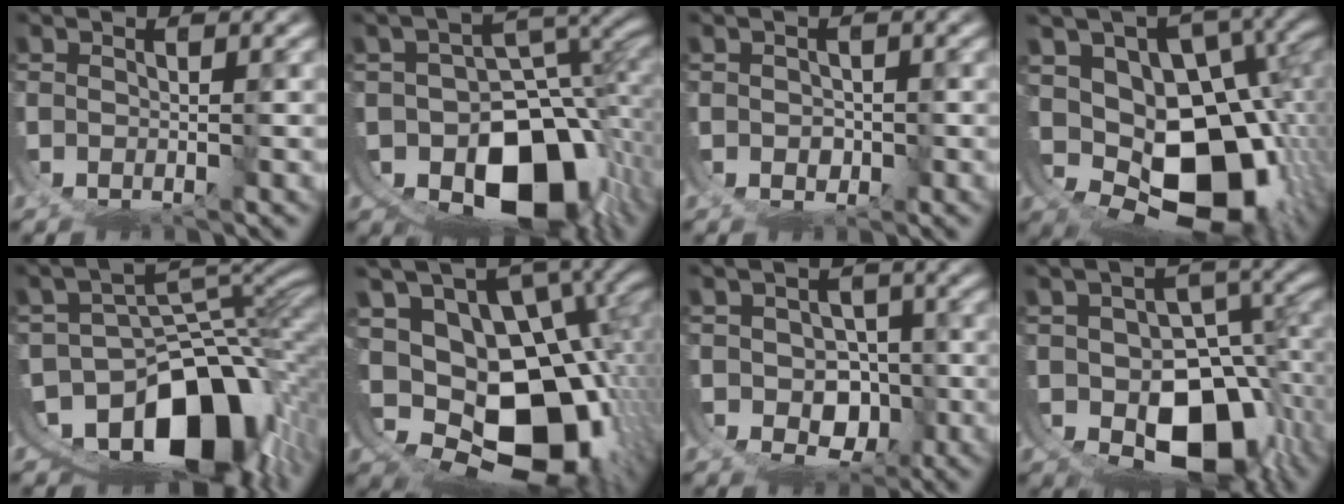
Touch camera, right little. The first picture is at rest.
{"total": 20.2, "force": [-6.9, 14.1, 12.7], "torque": [-0.221, -0.071, -0.086]}
{"total": 0.9, "force": [-0.1, 0.6, 0.7], "torque": [-0.012, -0.007, 0.005]}
{"total": 19.4, "force": [-5.5, 13.1, 13.2], "torque": [-0.254, -0.099, -0.043]}
{"total": 19.4, "force": [-7.6, 12.0, 13.1], "torque": [-0.212, -0.049, -0.103]}
{"total": 21.8, "force": [-5.4, 15.0, 14.9], "torque": [-0.281, -0.105, -0.041]}
{"total": 7.1, "force": [-1.5, 5.9, 3.7], "torque": [-0.064, -0.037, -0.013]}
{"total": 17.4, "force": [-5.8, 12.5, 10.6], "torque": [-0.200, -0.092, -0.052]}